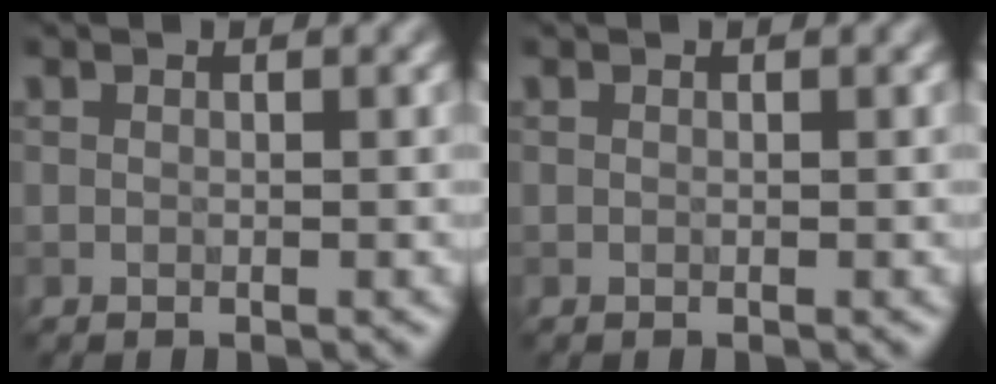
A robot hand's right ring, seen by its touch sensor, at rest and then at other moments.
{"total": 0.0}